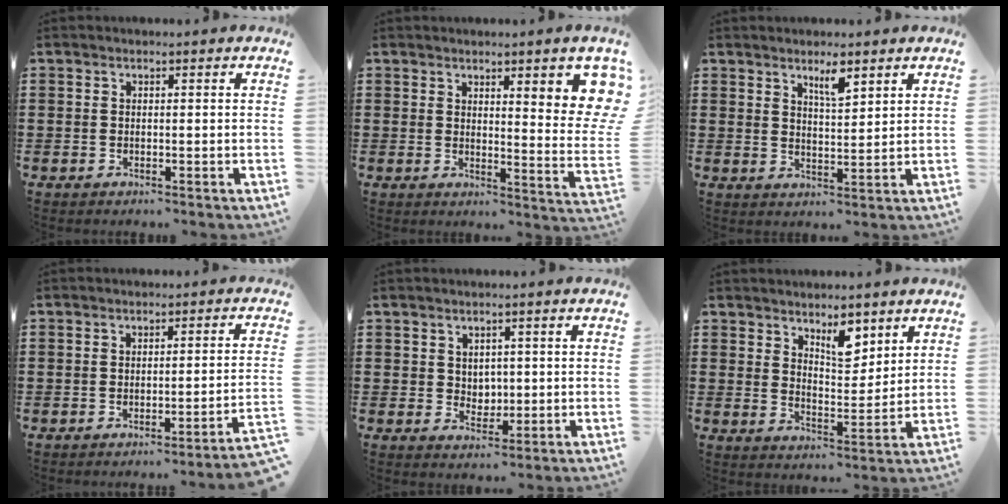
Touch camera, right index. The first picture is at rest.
{"total": 6.2, "force": [3.9, 0.9, 4.7], "torque": [-0.072, -0.021, 0.060]}
{"total": 3.8, "force": [2.8, 0.9, 2.5], "torque": [-0.039, -0.002, 0.045]}
{"total": 2.3, "force": [-1.9, -0.6, 1.3], "torque": [-0.022, -0.003, -0.039]}
{"total": 2.5, "force": [1.1, 2.2, 0.5], "torque": [-0.011, 0.007, 0.017]}
{"total": 6.0, "force": [4.3, 2.7, 3.2], "torque": [-0.051, -0.010, 0.072]}